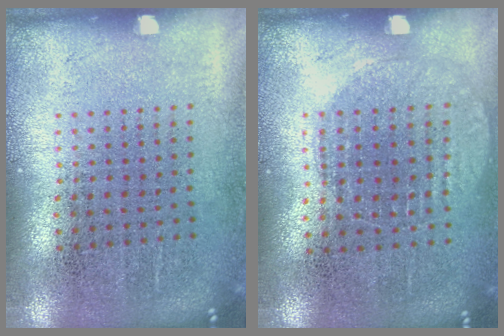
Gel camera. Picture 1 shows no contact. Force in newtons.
{"total": 0.9, "press": 0.9, "slide": 0.3}